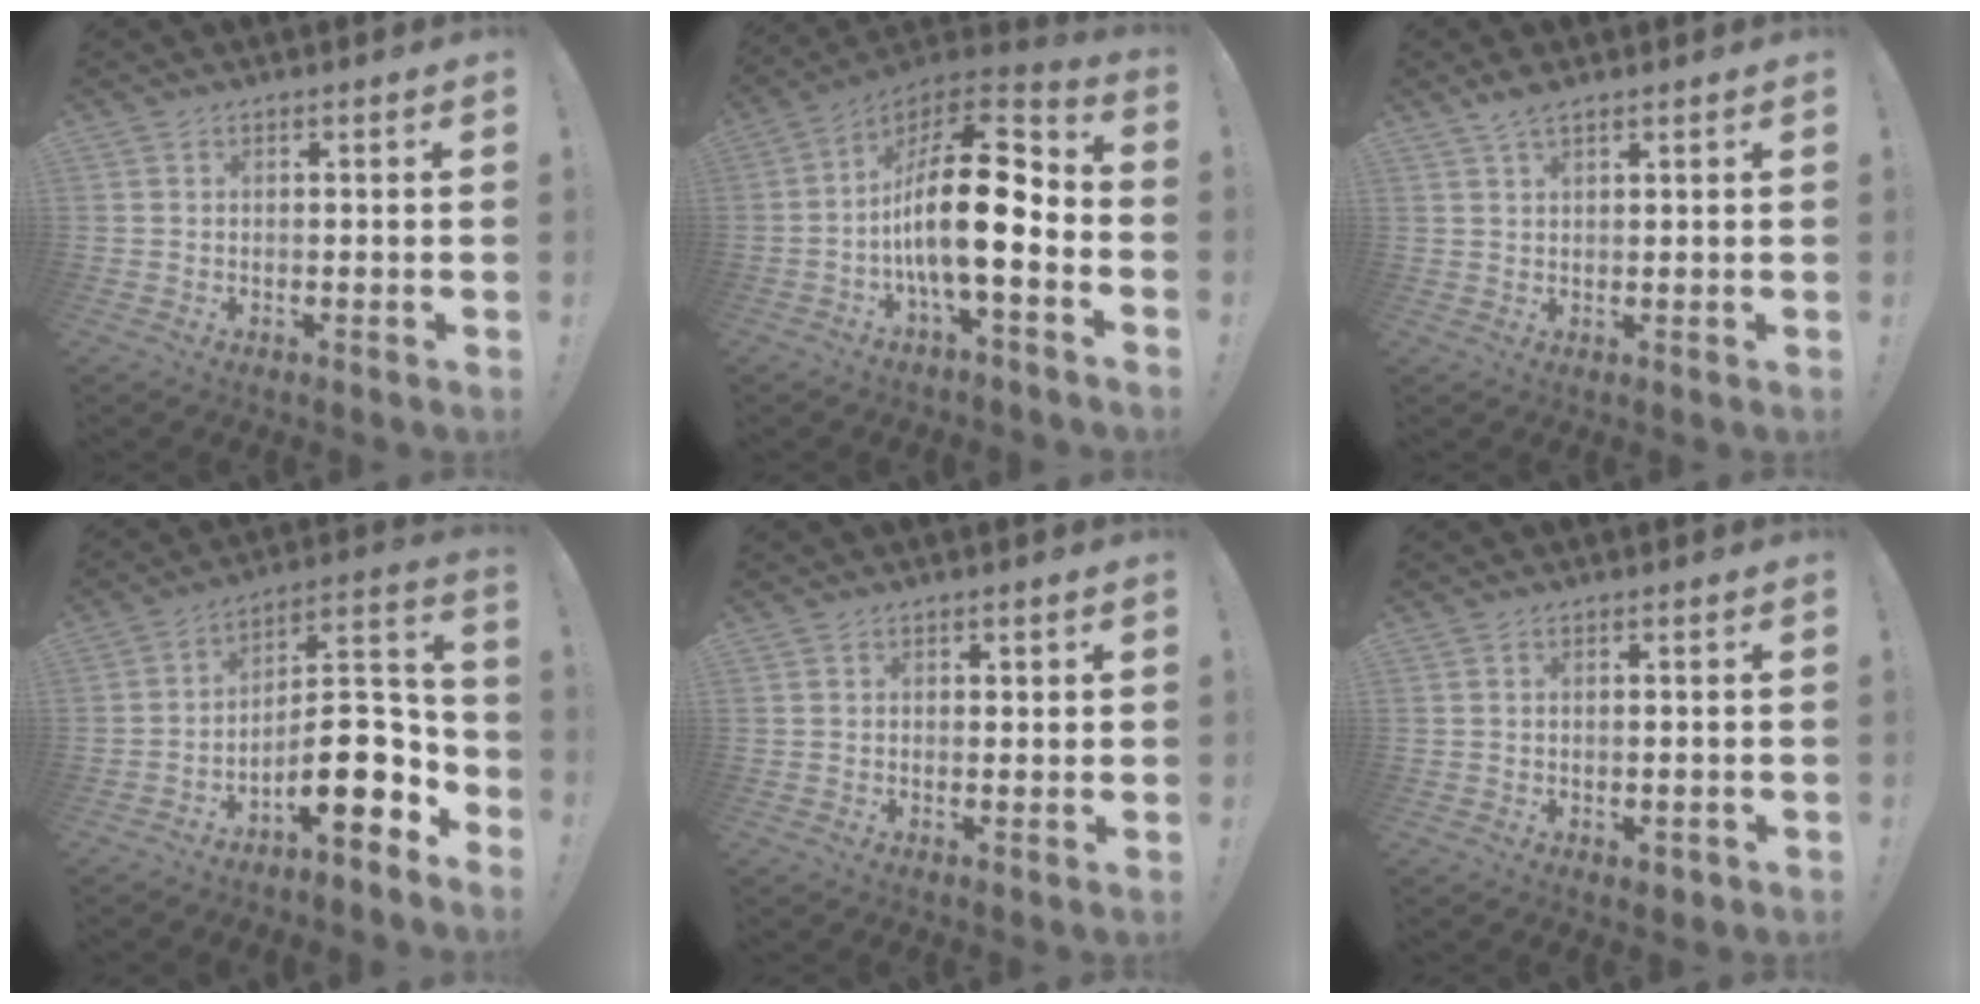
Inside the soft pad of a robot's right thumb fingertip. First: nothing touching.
{"total": 20.9, "force": [-3.2, 7.6, 19.2], "torque": [-0.340, 0.015, -0.052]}
{"total": 3.6, "force": [2.6, 1.0, 2.3], "torque": [-0.048, -0.005, 0.048]}
{"total": 16.9, "force": [-6.3, 6.7, 14.1], "torque": [-0.207, 0.029, -0.093]}
{"total": 1.3, "force": [0.9, 0.9, 0.3], "torque": [0.007, -0.005, 0.015]}
{"total": 1.3, "force": [0.1, 0.8, 1.0], "torque": [-0.013, 0.002, 0.004]}